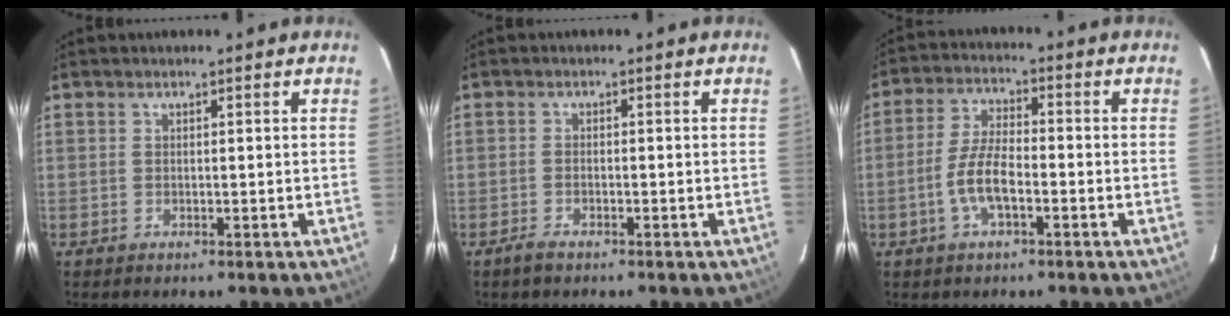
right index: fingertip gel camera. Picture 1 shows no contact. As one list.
[{"total": 2.2, "force": [-1.7, 0.8, 1.1], "torque": [-0.030, -0.002, -0.034]}, {"total": 7.1, "force": [-2.6, 2.4, 6.1], "torque": [-0.129, 0.006, -0.051]}]